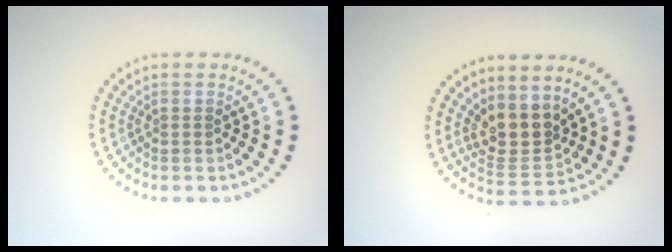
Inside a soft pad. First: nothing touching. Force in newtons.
{"total": 3.5, "press": 2.6, "slide": 2.3}